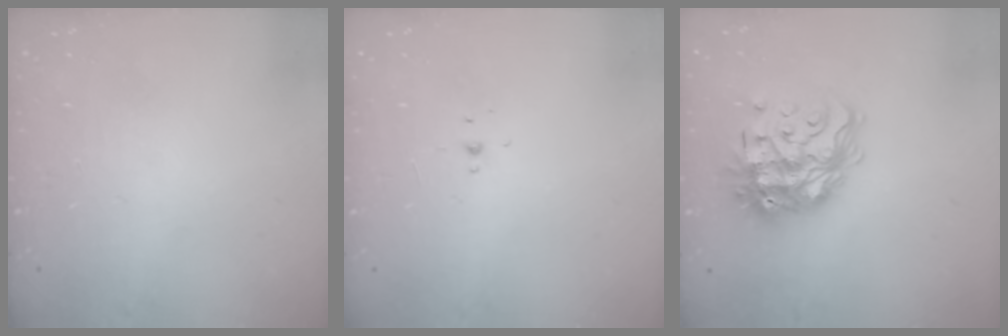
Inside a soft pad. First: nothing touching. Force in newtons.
{"total": 2.4, "press": 2.3, "slide": 0.7}
{"total": 19.2, "press": 19.1, "slide": 1.6}